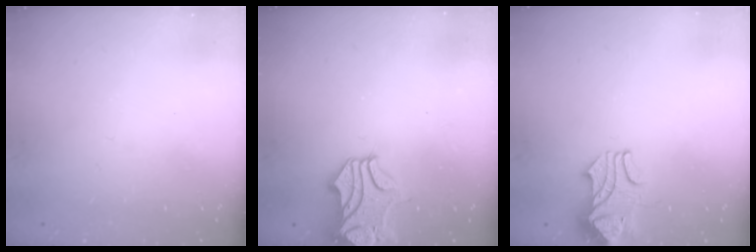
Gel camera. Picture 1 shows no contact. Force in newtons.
{"total": 2.2, "press": 1.7, "slide": 1.4}
{"total": 2.0, "press": 1.8, "slide": 0.9}